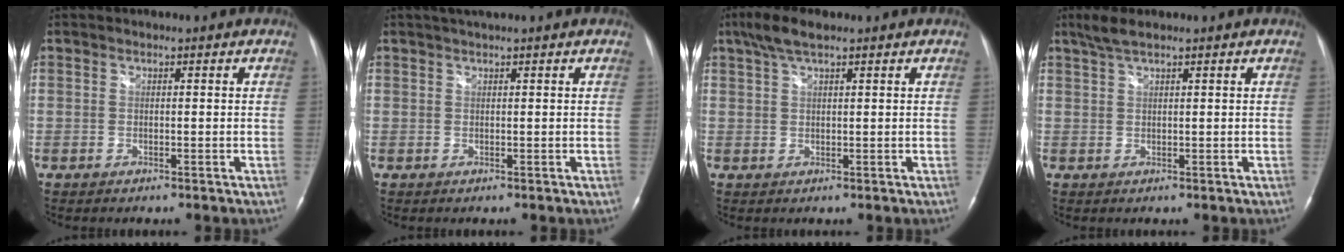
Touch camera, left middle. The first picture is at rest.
{"total": 2.2, "force": [1.8, -0.1, 1.3], "torque": [-0.020, 0.020, 0.032]}
{"total": 4.4, "force": [3.1, 0.8, 3.0], "torque": [-0.068, 0.017, 0.061]}
{"total": 2.9, "force": [2.3, 0.4, 1.8], "torque": [-0.046, 0.011, 0.048]}